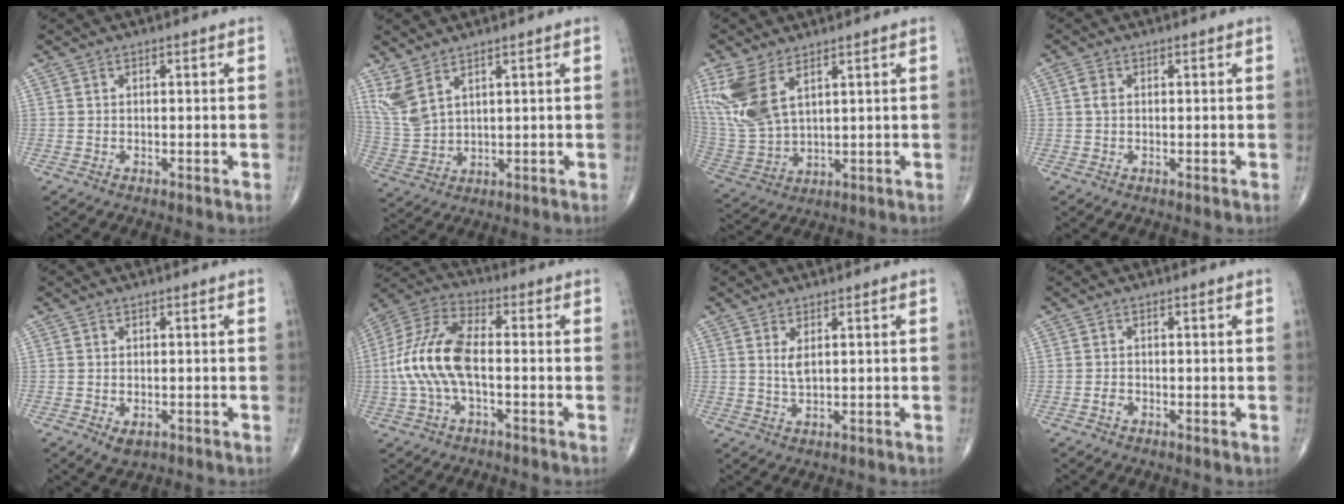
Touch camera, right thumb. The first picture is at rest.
{"total": 6.5, "force": [4.3, 2.5, 4.2], "torque": [-0.095, -0.019, 0.104]}
{"total": 12.2, "force": [6.0, 5.9, 8.9], "torque": [-0.206, -0.016, 0.138]}
{"total": 1.6, "force": [0.3, 1.0, 1.2], "torque": [-0.025, 0.003, 0.004]}
{"total": 2.3, "force": [-0.8, 1.4, 1.7], "torque": [-0.022, -0.003, -0.007]}
{"total": 14.2, "force": [-1.5, 6.0, 12.8], "torque": [-0.291, 0.034, -0.032]}
{"total": 2.5, "force": [0.9, 1.0, 2.1], "torque": [-0.042, -0.010, 0.024]}
{"total": 1.0, "force": [-0.5, 0.7, 0.6], "torque": [-0.006, 0.003, -0.012]}